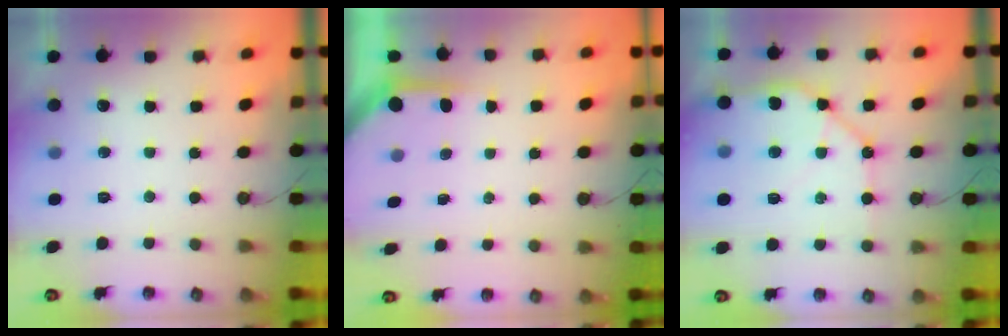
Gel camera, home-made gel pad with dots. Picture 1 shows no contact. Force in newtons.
{"total": 4.0, "press": 3.9, "slide": 0.4}
{"total": 11.4, "press": 11.3, "slide": 1.4}